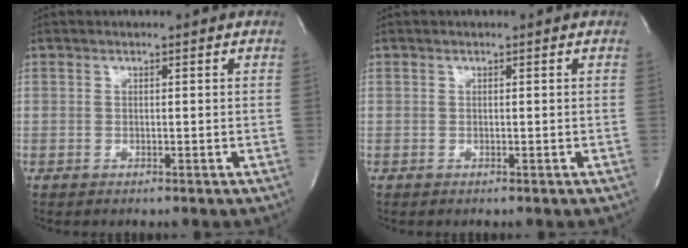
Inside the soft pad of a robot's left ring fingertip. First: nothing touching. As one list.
[{"total": 0.0}]